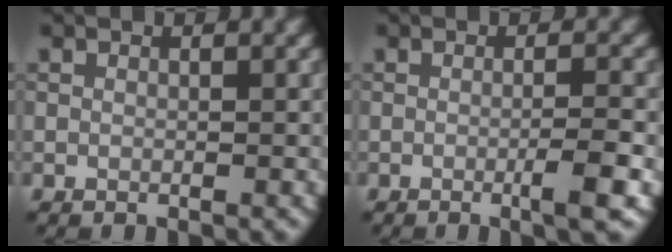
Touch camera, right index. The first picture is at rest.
{"total": 3.0, "force": [-0.9, 0.4, 2.8], "torque": [-0.039, 0.003, -0.019]}